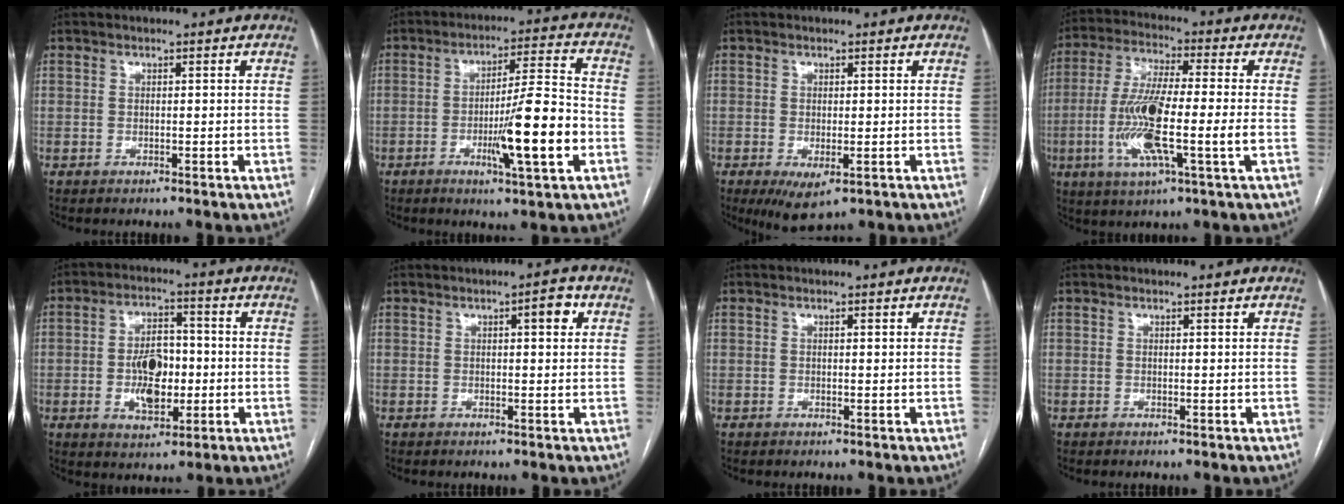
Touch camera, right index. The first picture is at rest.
{"total": 12.4, "force": [-3.6, 0.4, 11.9], "torque": [-0.194, -0.005, -0.055]}
{"total": 5.1, "force": [-2.2, 1.9, 4.1], "torque": [-0.064, -0.014, -0.024]}
{"total": 13.8, "force": [-2.8, 0.8, 13.5], "torque": [-0.276, -0.010, -0.055]}
{"total": 8.5, "force": [-1.2, 4.6, 7.0], "torque": [-0.133, 0.010, -0.011]}
{"total": 3.1, "force": [1.1, 0.7, 2.8], "torque": [-0.038, 0.005, 0.013]}
{"total": 0.5, "force": [0.2, 0.1, 0.5], "torque": [-0.008, 0.000, 0.003]}
{"total": 0.0}